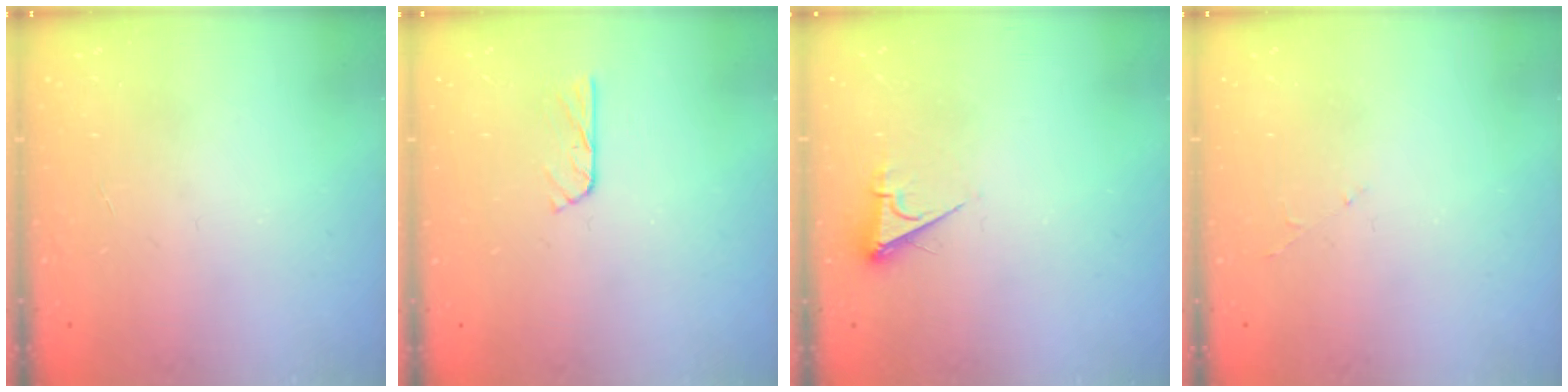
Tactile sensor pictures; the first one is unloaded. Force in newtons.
{"total": 2.8, "press": 2.8, "slide": 0.3}
{"total": 4.0, "press": 4.0, "slide": 0.6}
{"total": 2.8, "press": 2.8, "slide": 0.5}